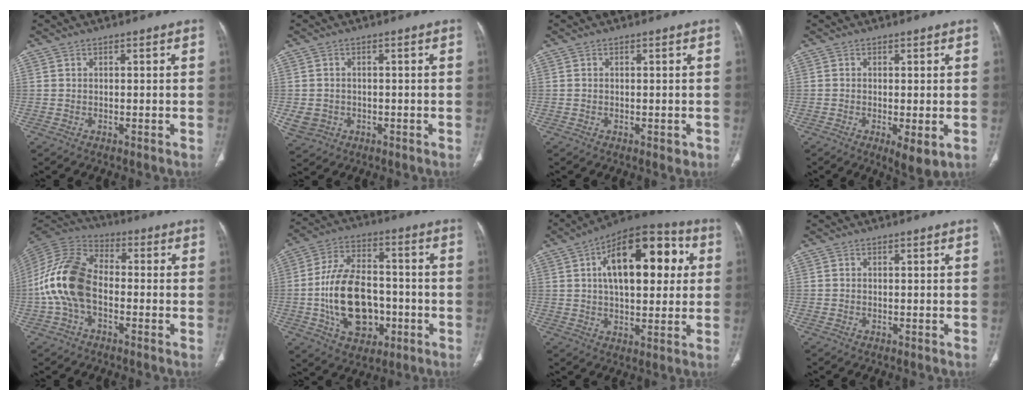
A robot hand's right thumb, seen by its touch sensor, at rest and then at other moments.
{"total": 4.2, "force": [-0.9, 3.7, 1.6], "torque": [-0.031, 0.004, -0.006]}
{"total": 1.2, "force": [-0.4, 0.7, 0.9], "torque": [-0.009, -0.002, -0.004]}
{"total": 4.8, "force": [-1.3, 1.5, 4.4], "torque": [-0.073, -0.016, -0.019]}
{"total": 14.9, "force": [-2.5, 9.3, 11.5], "torque": [-0.234, 0.036, -0.054]}
{"total": 17.9, "force": [-3.6, 11.5, 13.2], "torque": [-0.211, 0.025, -0.054]}
{"total": 20.6, "force": [4.9, 10.5, 17.1], "torque": [-0.220, 0.018, 0.065]}
{"total": 0.0}